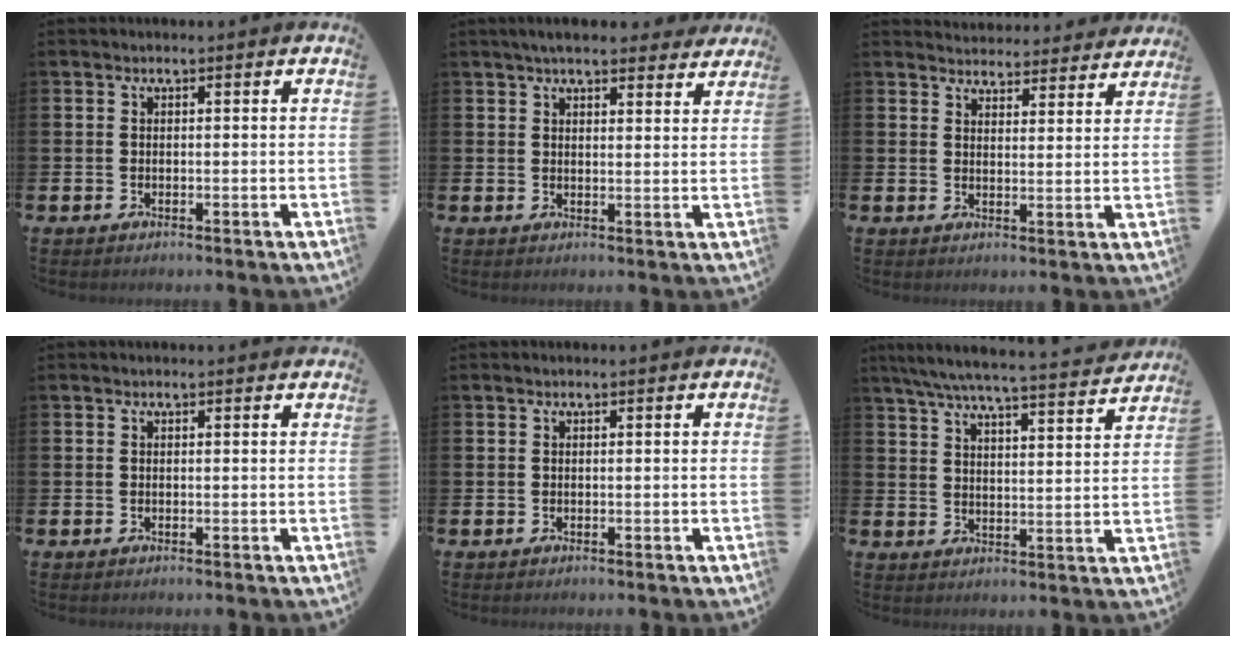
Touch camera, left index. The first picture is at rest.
{"total": 4.9, "force": [4.4, 1.1, 1.6], "torque": [-0.033, -0.015, 0.080]}
{"total": 4.3, "force": [4.2, 0.8, -0.1], "torque": [-0.002, -0.030, 0.074]}
{"total": 0.0}
{"total": 0.0}
{"total": 6.9, "force": [6.4, 0.4, 2.4], "torque": [-0.062, -0.047, 0.110]}